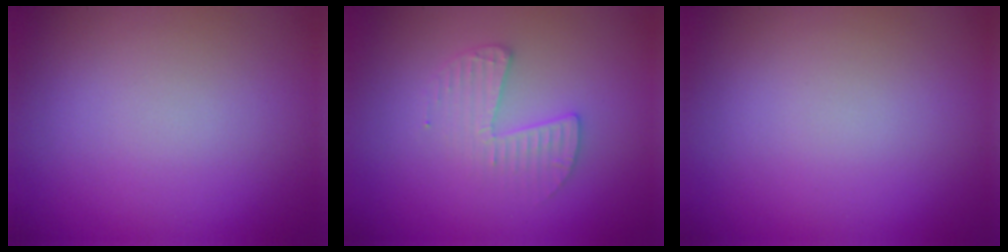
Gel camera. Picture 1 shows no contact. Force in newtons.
{"total": 2.3, "press": 2.3, "slide": 0.3}
{"total": 0.0}